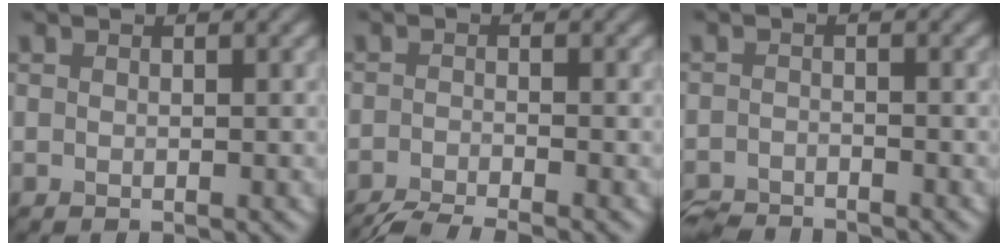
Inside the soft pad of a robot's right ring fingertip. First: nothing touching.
{"total": 4.8, "force": [-4.2, 0.6, 2.4], "torque": [-0.042, -0.017, -0.078]}
{"total": 4.0, "force": [-3.9, 0.6, 0.8], "torque": [-0.018, -0.017, -0.074]}